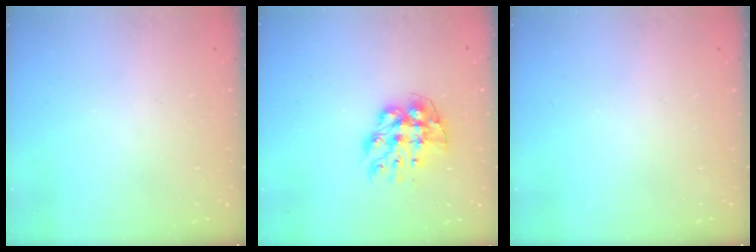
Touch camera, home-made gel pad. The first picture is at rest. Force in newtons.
{"total": 10.6, "press": 10.5, "slide": 1.0}
{"total": 0.0}